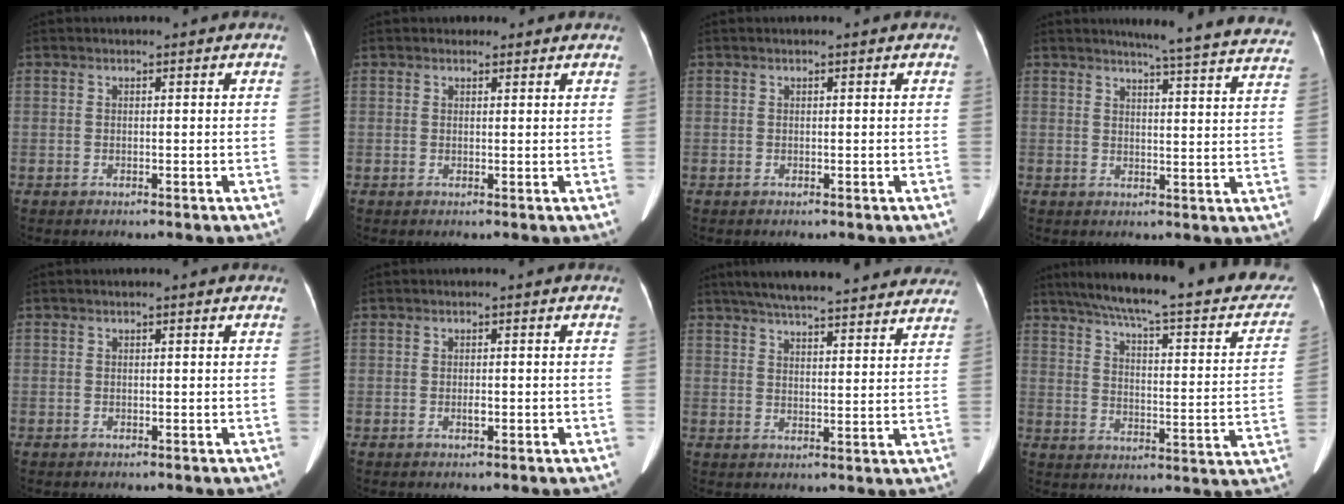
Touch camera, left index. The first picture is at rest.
{"total": 1.2, "force": [0.9, 0.8, 0.0], "torque": [0.001, 0.000, 0.006]}
{"total": 0.0}
{"total": 19.9, "force": [18.6, 0.9, 6.9], "torque": [-0.081, -0.062, 0.201]}
{"total": 0.0}
{"total": 1.0, "force": [-0.6, 0.4, 0.8], "torque": [-0.019, -0.005, -0.009]}
{"total": 25.9, "force": [22.8, 4.3, 11.4], "torque": [-0.181, 0.005, 0.285]}
{"total": 29.4, "force": [23.9, 4.9, 16.4], "torque": [-0.246, -0.026, 0.299]}